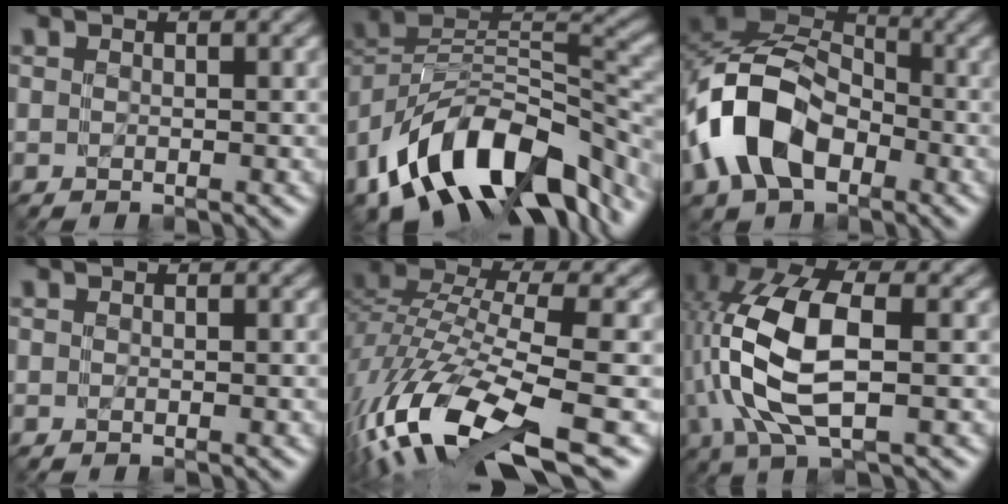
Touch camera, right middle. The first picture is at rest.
{"total": 13.7, "force": [-8.3, 7.4, 8.1], "torque": [-0.152, 0.011, -0.145]}
{"total": 9.0, "force": [-3.5, 5.9, 5.8], "torque": [-0.127, 0.014, -0.075]}
{"total": 0.0}
{"total": 13.5, "force": [-7.1, 4.8, 10.4], "torque": [-0.240, -0.004, -0.113]}
{"total": 10.0, "force": [-0.8, 4.6, 8.9], "torque": [-0.217, 0.007, -0.012]}